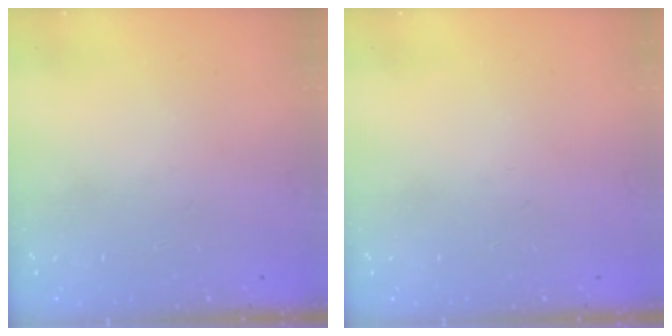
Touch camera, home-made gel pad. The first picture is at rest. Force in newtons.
{"total": 0.0}